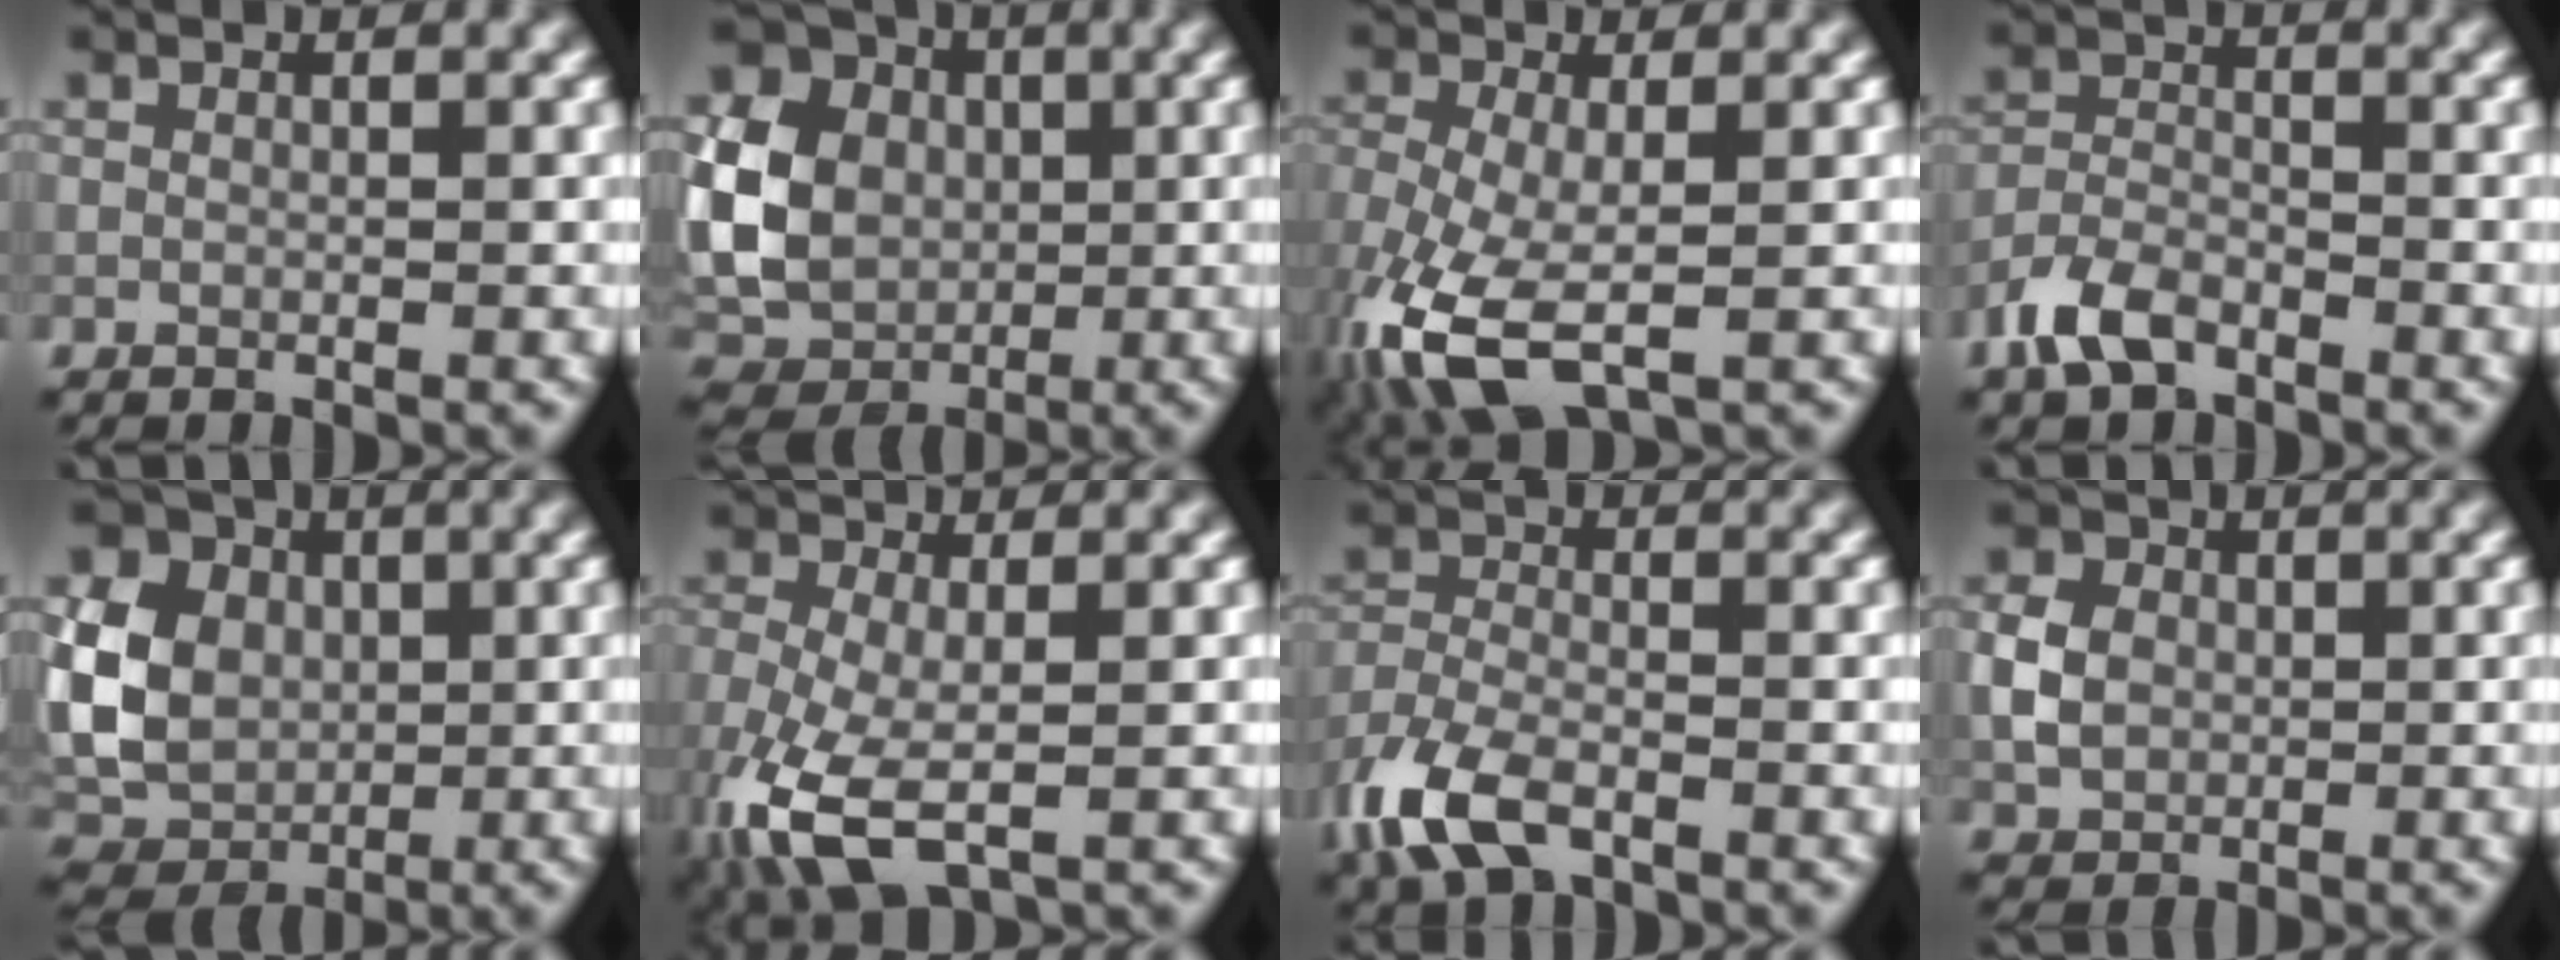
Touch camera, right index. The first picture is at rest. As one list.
[{"total": 10.2, "force": [0.4, 8.3, 5.8], "torque": [-0.138, -0.003, 0.007]}, {"total": 8.8, "force": [-3.3, 4.3, 6.9], "torque": [-0.166, -0.017, -0.064]}, {"total": 3.9, "force": [-2.8, 1.9, 2.0], "torque": [-0.040, 0.002, -0.065]}, {"total": 9.3, "force": [0.9, 7.5, 5.5], "torque": [-0.129, 0.002, 0.009]}, {"total": 7.8, "force": [-3.1, 3.9, 6.0], "torque": [-0.150, -0.019, -0.061]}, {"total": 6.5, "force": [-4.1, 3.0, 4.1], "torque": [-0.092, -0.005, -0.094]}, {"total": 3.7, "force": [-0.1, 3.0, 2.0], "torque": [-0.042, 0.004, -0.005]}]